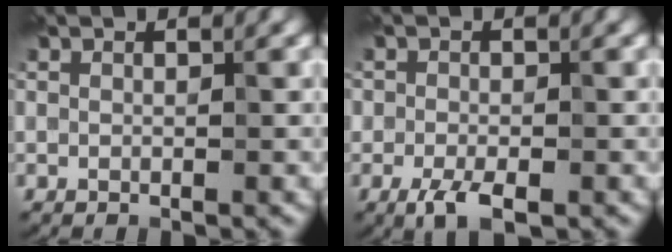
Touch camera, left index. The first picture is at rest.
{"total": 3.6, "force": [-1.9, 1.8, 2.5], "torque": [-0.046, -0.007, -0.035]}